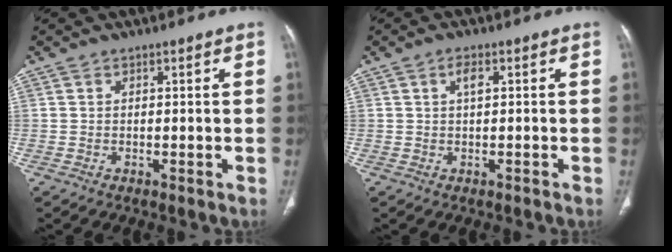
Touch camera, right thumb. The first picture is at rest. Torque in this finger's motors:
{"motor_torque": [2.29, 2.68, 0.52, 0.15, 0.13]}